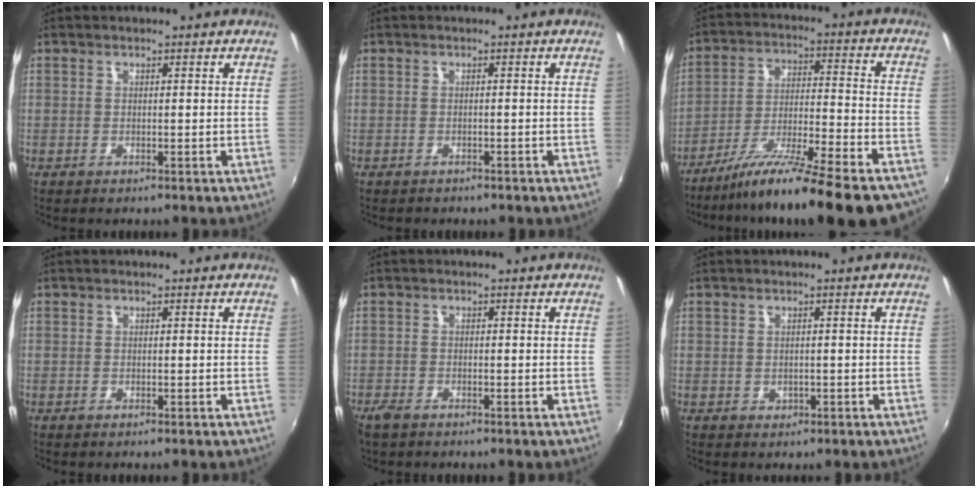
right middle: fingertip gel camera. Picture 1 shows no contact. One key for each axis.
{"total": 1.5, "fx": -1.2, "fy": 0.7, "fz": 0.3, "tx": -0.010, "ty": -0.005, "tz": -0.018}
{"total": 23.1, "fx": -18.6, "fy": 2.3, "fz": 13.4, "tx": -0.227, "ty": -0.056, "tz": -0.282}
{"total": 0.0}
{"total": 2.6, "fx": -2.1, "fy": 1.2, "fz": 1.0, "tx": -0.028, "ty": -0.006, "tz": -0.042}
{"total": 1.2, "fx": -0.3, "fy": 1.1, "fz": 0.3, "tx": -0.002, "ty": -0.002, "tz": -0.001}